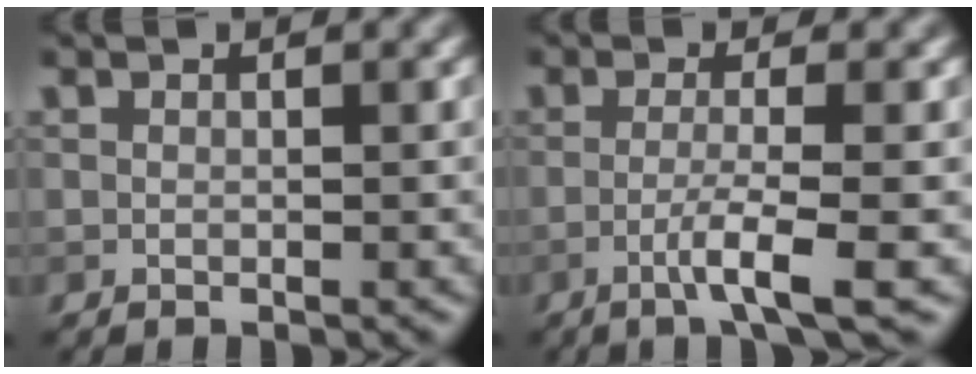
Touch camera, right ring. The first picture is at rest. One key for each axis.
{"total": 3.8, "fx": -1.6, "fy": 0.3, "fz": 3.4, "tx": -0.058, "ty": 0.000, "tz": -0.042}